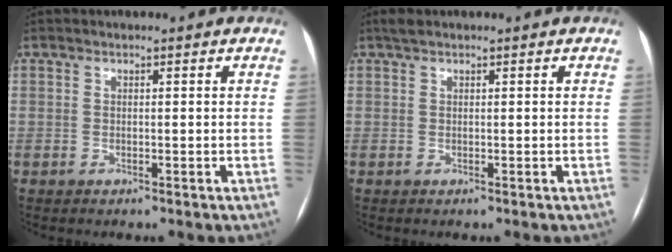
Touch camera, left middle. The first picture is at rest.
{"total": 1.1, "force": [0.9, 0.2, 0.6], "torque": [-0.015, 0.013, 0.020]}